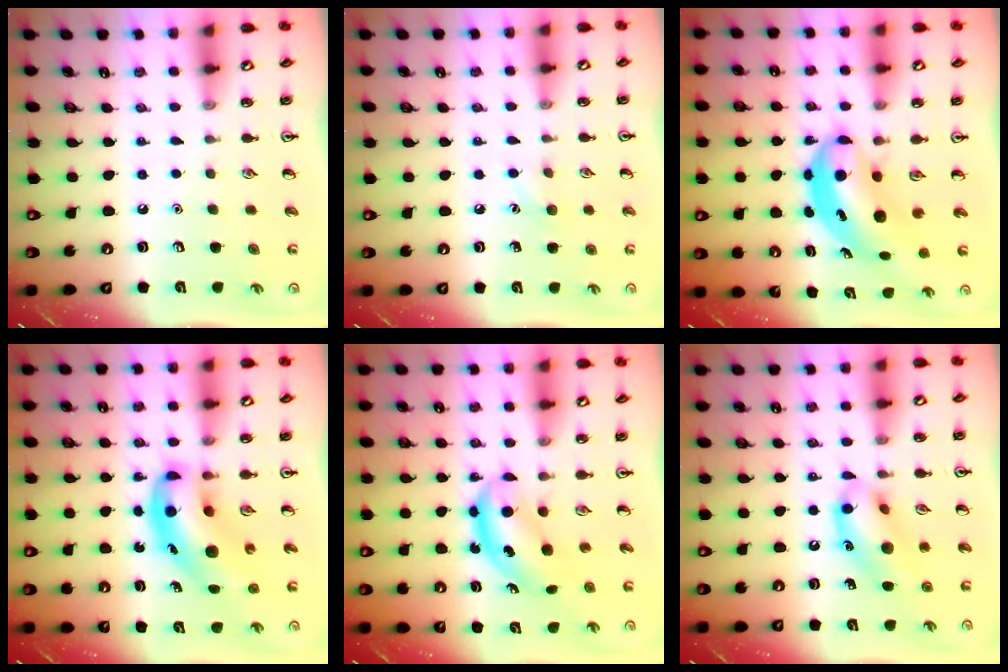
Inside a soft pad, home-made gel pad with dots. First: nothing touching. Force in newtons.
{"total": 5.7, "press": 5.5, "slide": 1.5}
{"total": 6.7, "press": 6.4, "slide": 2.0}
{"total": 10.7, "press": 10.2, "slide": 3.1}
{"total": 5.0, "press": 5.0, "slide": 0.6}
{"total": 12.6, "press": 12.4, "slide": 2.4}